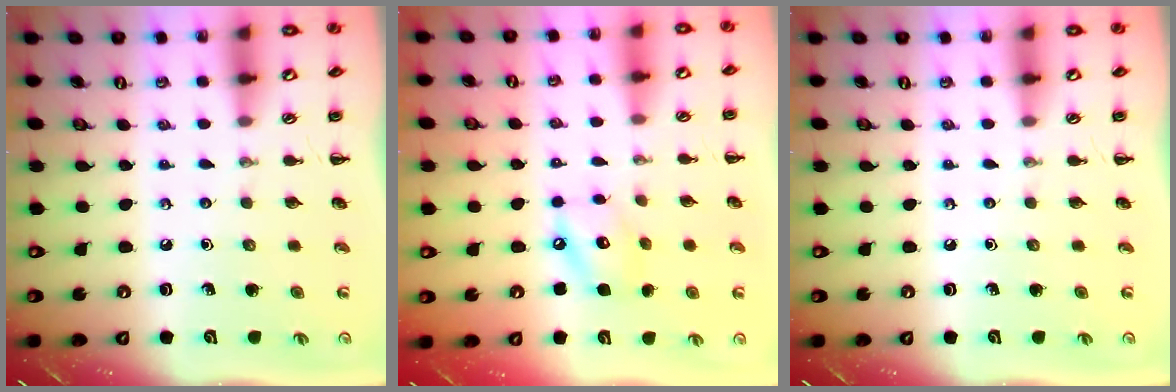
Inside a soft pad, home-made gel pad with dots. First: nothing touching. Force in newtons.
{"total": 8.6, "press": 8.5, "slide": 0.8}
{"total": 0.0}